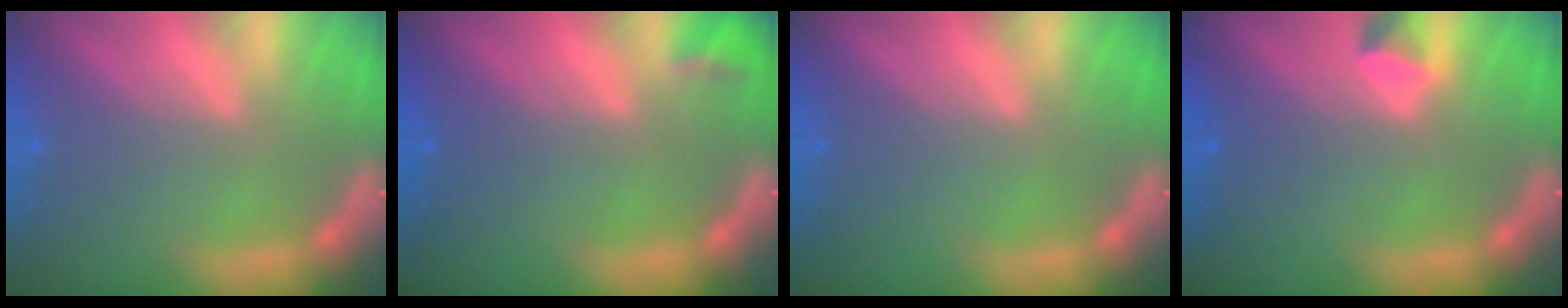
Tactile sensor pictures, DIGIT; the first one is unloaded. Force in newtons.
{"total": 1.4}
{"total": 0.0}
{"total": 1.4}